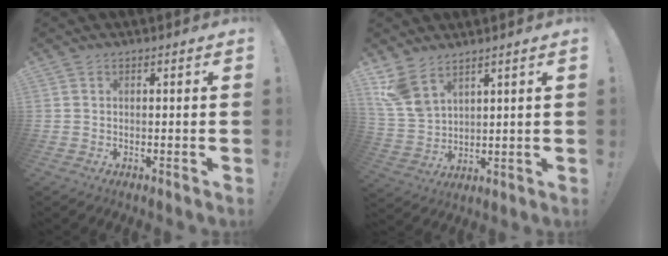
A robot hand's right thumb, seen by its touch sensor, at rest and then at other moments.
{"total": 9.1, "force": [6.6, 4.3, 4.4], "torque": [-0.092, -0.031, 0.135]}